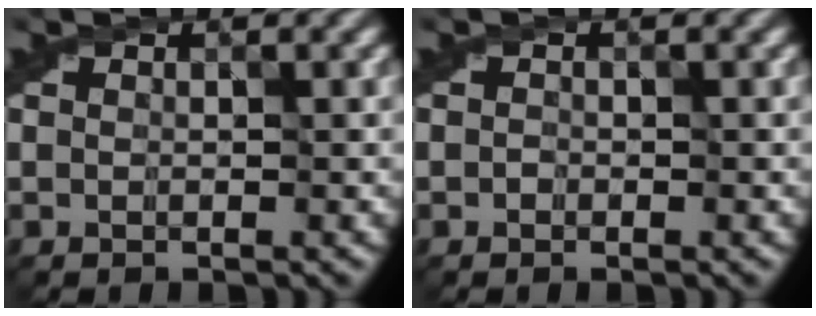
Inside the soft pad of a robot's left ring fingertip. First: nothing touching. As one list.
[{"total": 0.0}]